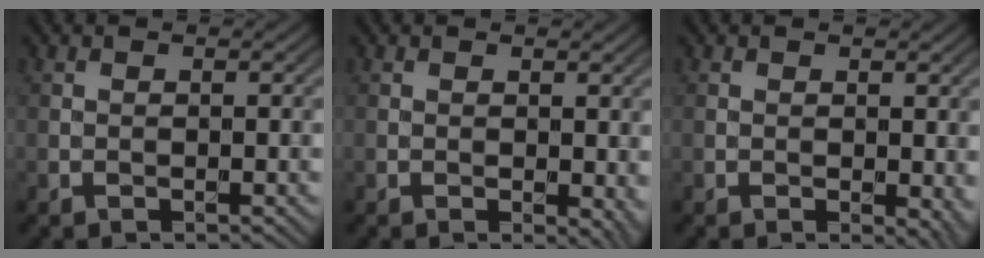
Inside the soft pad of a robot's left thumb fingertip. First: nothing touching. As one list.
[{"total": 2.5, "force": [-0.1, 1.4, 2.1], "torque": [-0.021, -0.007, 0.001]}, {"total": 2.6, "force": [-0.1, 1.4, 2.2], "torque": [-0.023, -0.006, 0.000]}]